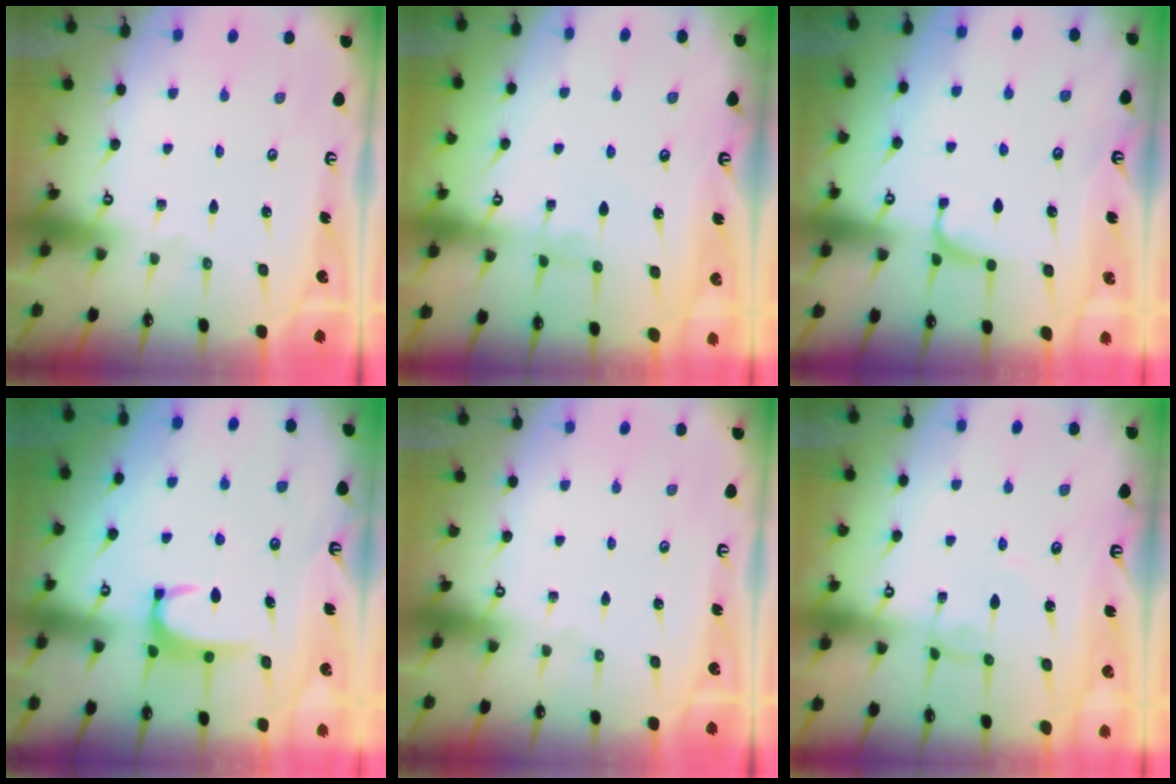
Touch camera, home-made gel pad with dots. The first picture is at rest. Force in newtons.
{"total": 1.9, "press": 1.9, "slide": 0.3}
{"total": 2.0, "press": 1.9, "slide": 0.4}
{"total": 2.7, "press": 2.7, "slide": 0.4}
{"total": 0.0}
{"total": 1.0, "press": 0.9, "slide": 0.4}